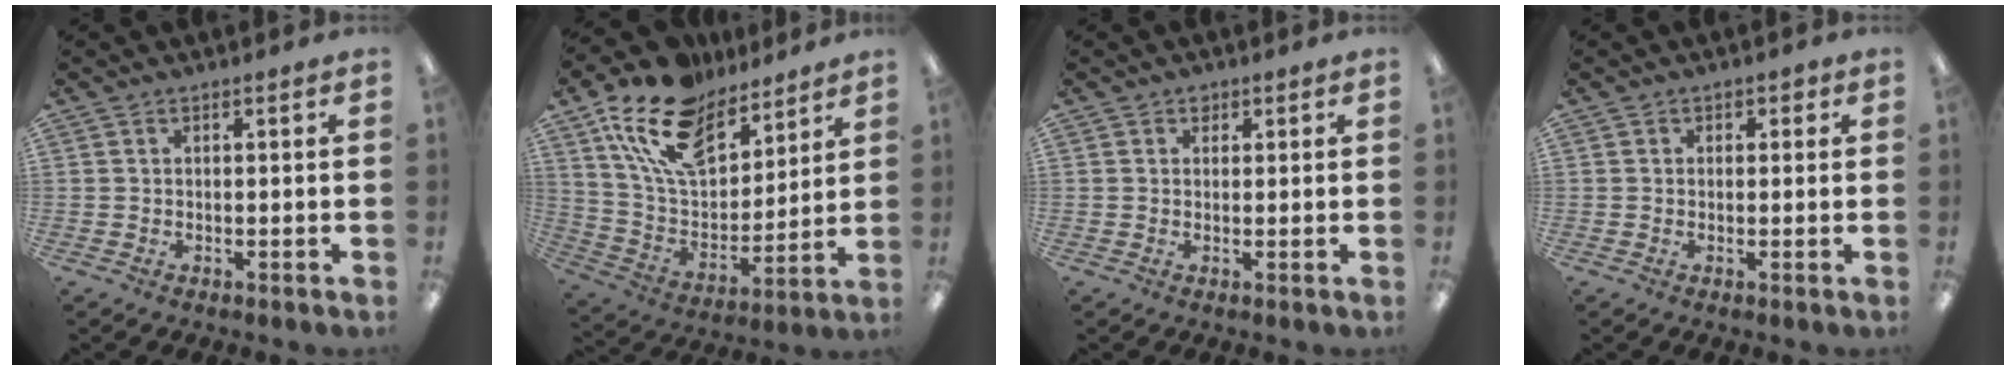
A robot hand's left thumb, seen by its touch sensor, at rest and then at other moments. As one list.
[{"total": 18.8, "force": [12.6, 10.3, 9.5], "torque": [-0.186, -0.061, 0.231]}, {"total": 1.5, "force": [0.8, 1.2, 0.4], "torque": [0.007, -0.004, 0.011]}, {"total": 1.3, "force": [0.0, 1.2, 0.4], "torque": [0.000, 0.002, -0.003]}]